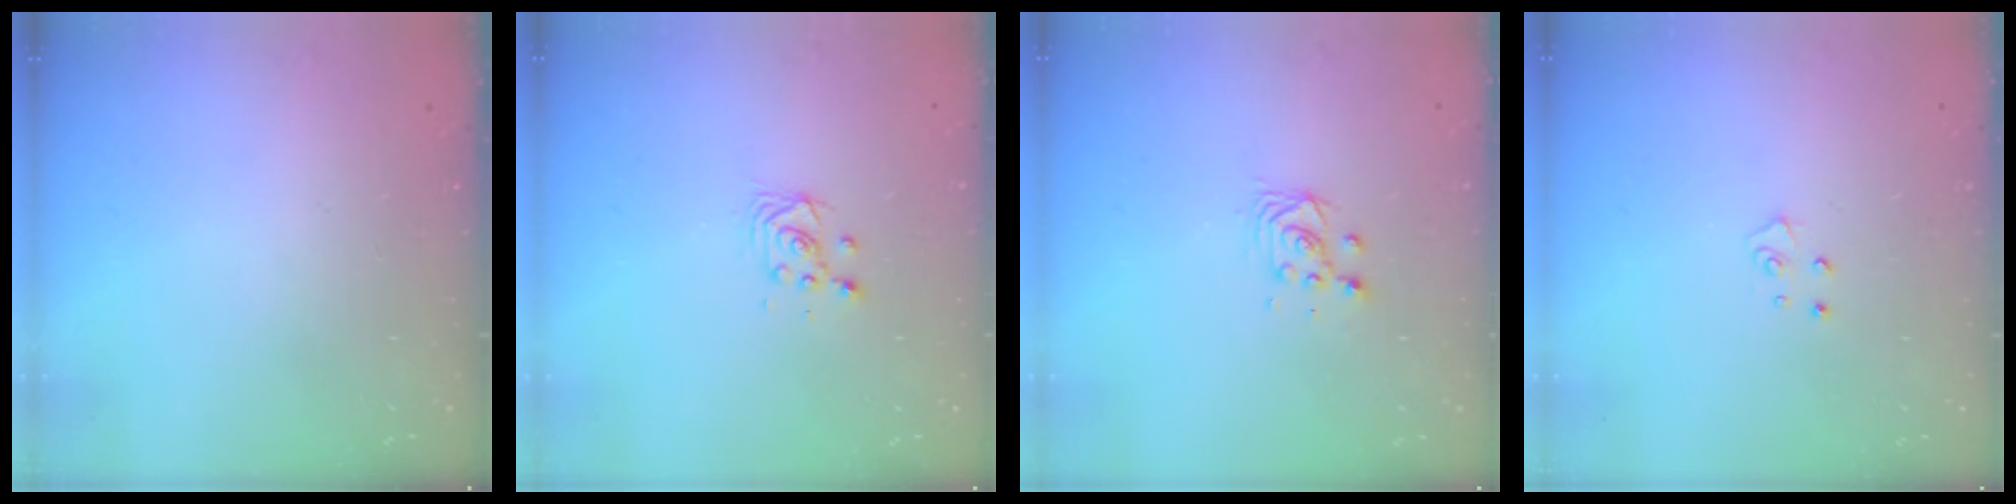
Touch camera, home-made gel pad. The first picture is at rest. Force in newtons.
{"total": 3.3, "press": 3.2, "slide": 0.6}
{"total": 3.5, "press": 3.5, "slide": 0.2}
{"total": 4.2, "press": 4.1, "slide": 0.4}